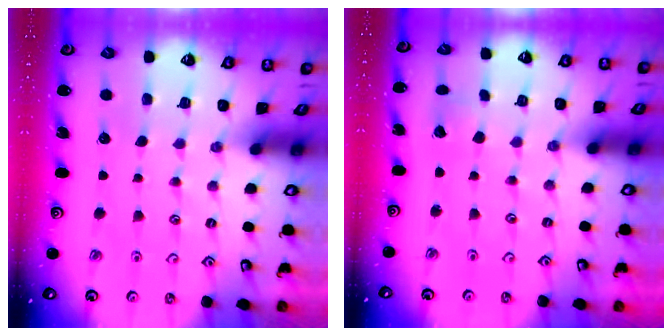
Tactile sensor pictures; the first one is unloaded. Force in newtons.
{"total": 1.4, "press": 1.4, "slide": 0.1}